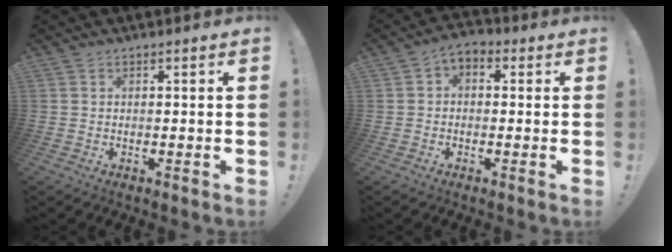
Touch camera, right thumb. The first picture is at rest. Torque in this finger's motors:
{"motor_torque": [0.23, -0.05, -0.05, 0.05, 0.01]}